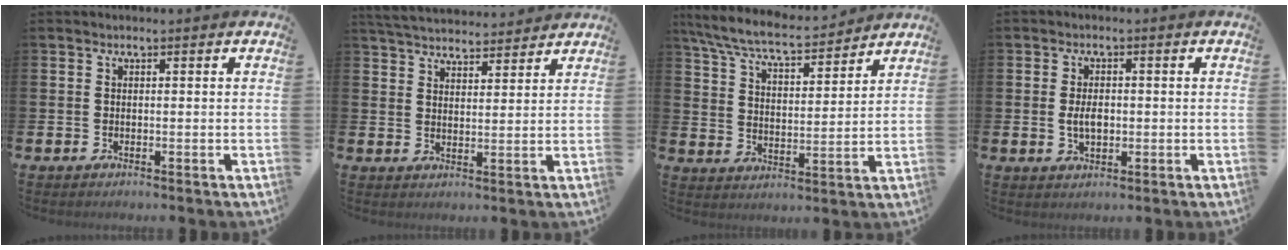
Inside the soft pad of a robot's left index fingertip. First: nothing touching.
{"total": 5.1, "force": [5.0, 1.0, 0.5], "torque": [-0.019, -0.030, 0.088]}
{"total": 7.7, "force": [7.1, 1.2, 2.8], "torque": [-0.086, -0.042, 0.125]}
{"total": 3.1, "force": [0.0, 1.9, 2.5], "torque": [-0.035, 0.000, -0.005]}